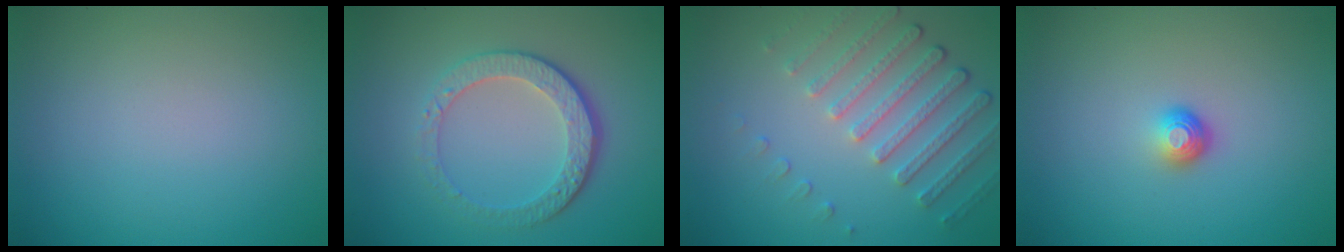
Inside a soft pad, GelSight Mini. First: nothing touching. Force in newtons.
{"total": 4.6, "press": 3.4, "slide": 3.2}
{"total": 4.6, "press": 3.3, "slide": 3.2}
{"total": 1.7, "press": 1.2, "slide": 1.2}